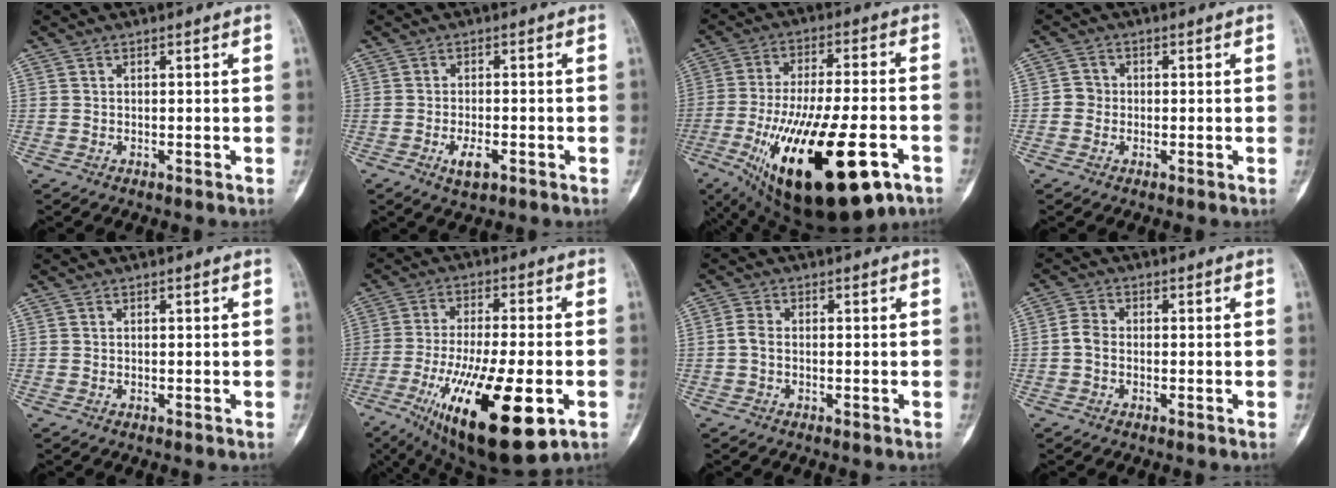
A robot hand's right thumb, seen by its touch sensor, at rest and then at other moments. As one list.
[{"total": 3.9, "force": [-1.6, 1.7, 3.1], "torque": [-0.052, 0.003, -0.024]}, {"total": 27.4, "force": [-10.4, 10.0, 23.2], "torque": [-0.405, 0.005, -0.151]}, {"total": 2.4, "force": [-0.4, 2.3, 0.6], "torque": [0.004, 0.009, -0.013]}, {"total": 0.0}, {"total": 23.4, "force": [-8.4, 7.6, 20.5], "torque": [-0.364, -0.015, -0.121]}, {"total": 2.2, "force": [-0.6, 1.4, 1.6], "torque": [-0.034, 0.006, -0.018]}, {"total": 2.8, "force": [-0.8, 2.1, 1.8], "torque": [-0.032, 0.008, -0.024]}]